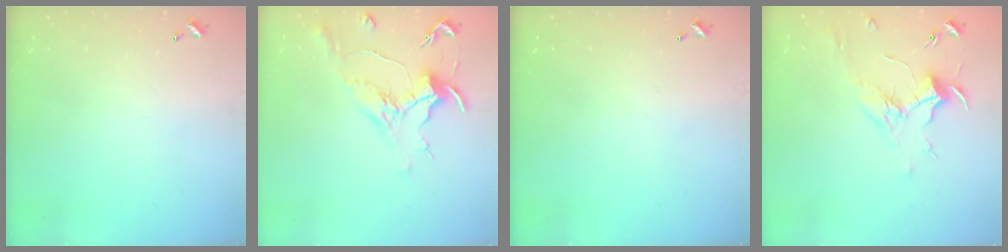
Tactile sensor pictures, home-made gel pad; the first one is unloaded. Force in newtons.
{"total": 1.4, "press": 0.6, "slide": 1.3}
{"total": 0.0}
{"total": 1.8, "press": 1.7, "slide": 0.6}